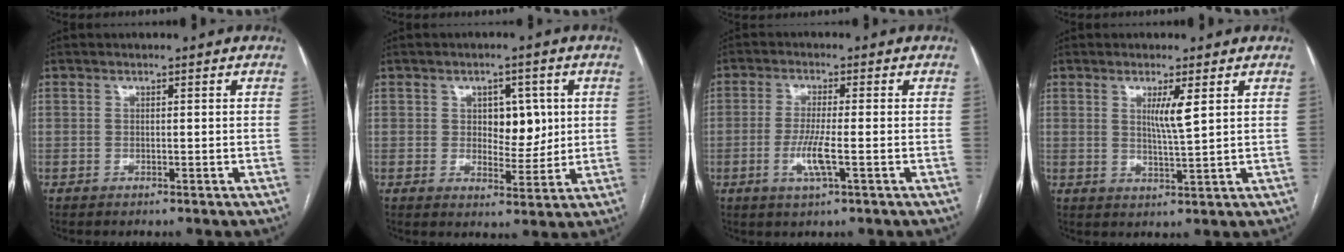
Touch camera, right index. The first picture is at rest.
{"total": 5.8, "force": [1.3, 3.7, 4.3], "torque": [-0.049, 0.006, 0.024]}
{"total": 5.2, "force": [-1.5, 0.3, 4.9], "torque": [-0.104, -0.011, -0.028]}
{"total": 4.1, "force": [1.5, -0.1, 3.8], "torque": [-0.069, -0.008, 0.028]}